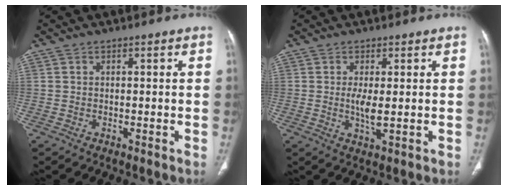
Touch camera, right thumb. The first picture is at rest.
{"total": 3.9, "force": [0.1, 1.0, 3.8], "torque": [-0.084, -0.013, 0.003]}